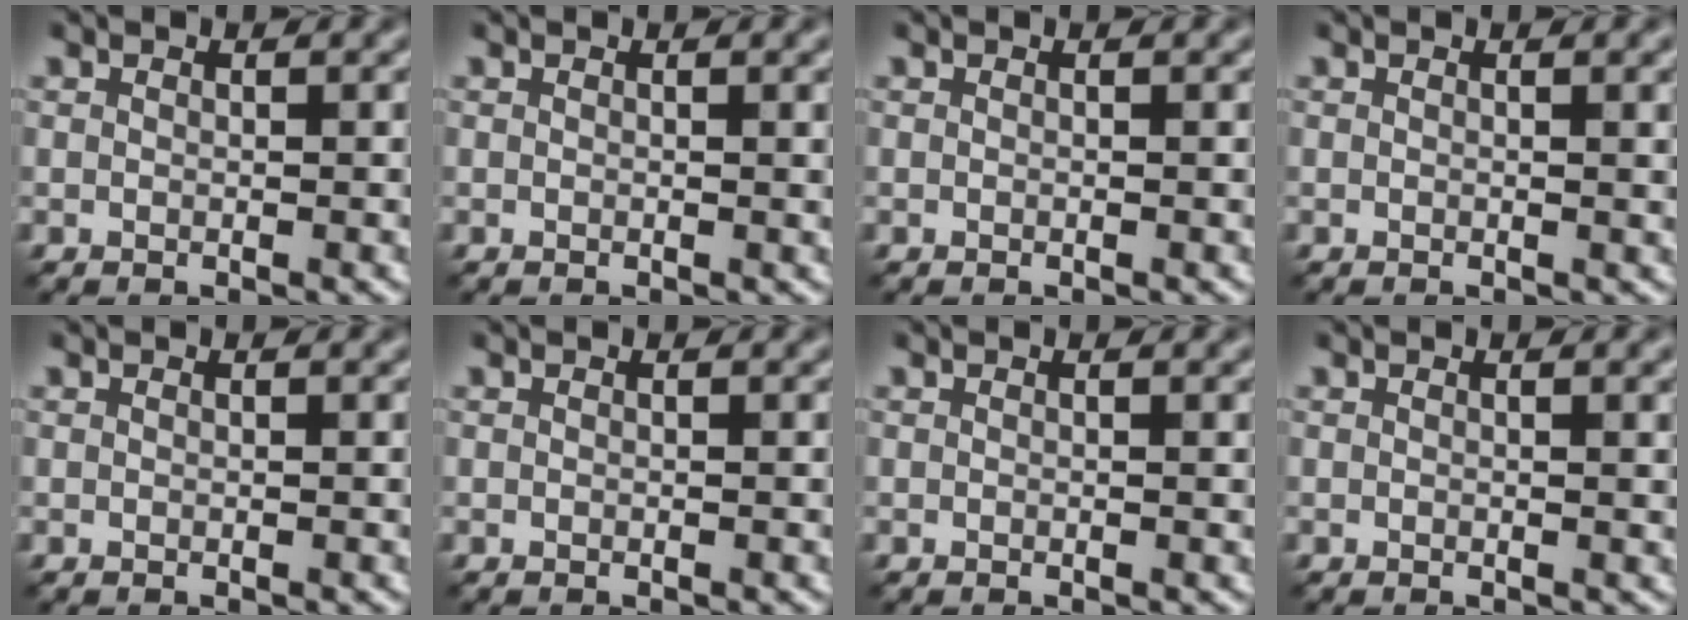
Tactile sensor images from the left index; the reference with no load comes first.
{"total": 1.4, "force": [0.4, 0.4, 1.3], "torque": [-0.010, 0.004, 0.003]}
{"total": 0.0}
{"total": 2.3, "force": [0.6, 0.7, 2.1], "torque": [-0.016, 0.006, 0.004]}
{"total": 0.0}
{"total": 0.0}
{"total": 0.7, "force": [0.2, 0.2, 0.6], "torque": [-0.005, 0.004, 0.001]}
{"total": 2.0, "force": [0.6, 0.7, 1.8], "torque": [-0.013, 0.007, 0.004]}